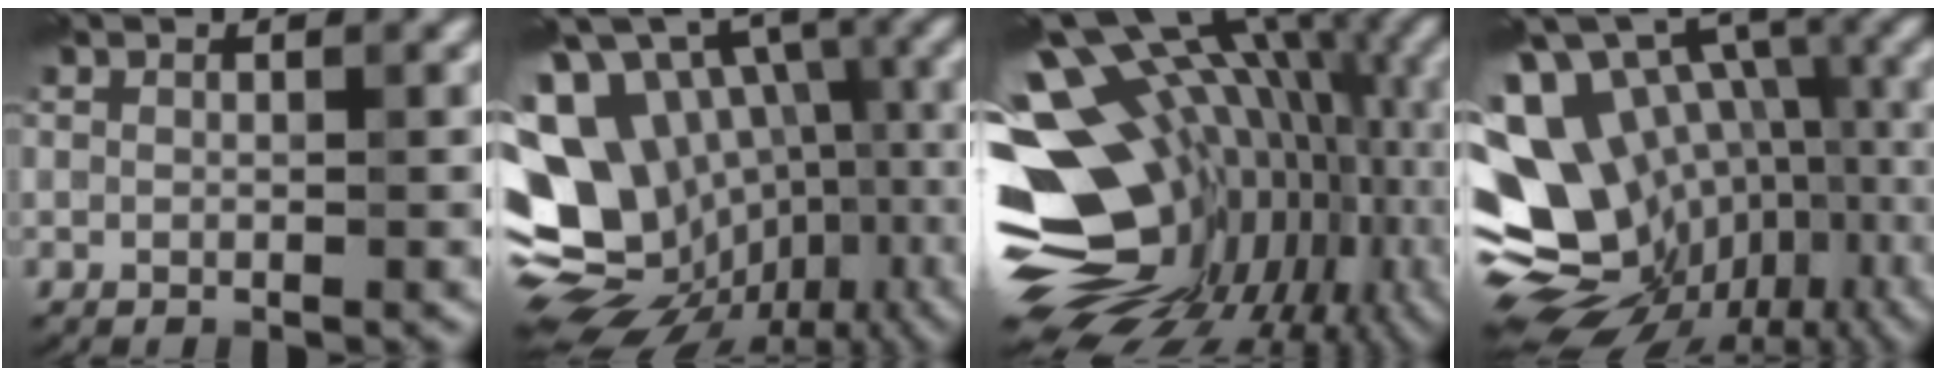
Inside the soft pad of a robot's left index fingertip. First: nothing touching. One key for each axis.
{"total": 18.1, "fx": -4.1, "fy": 13.9, "fz": 10.8, "tx": -0.207, "ty": 0.015, "tz": -0.030}
{"total": 18.9, "fx": -1.2, "fy": 13.1, "fz": 13.6, "tx": -0.193, "ty": 0.000, "tz": 0.014}
{"total": 17.4, "fx": -4.8, "fy": 12.8, "fz": 10.8, "tx": -0.198, "ty": 0.009, "tz": -0.025}